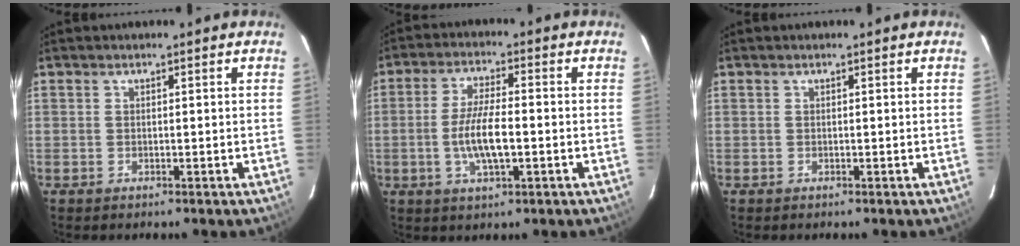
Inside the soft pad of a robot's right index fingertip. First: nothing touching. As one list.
[{"total": 7.9, "force": [-1.6, 2.3, 7.4], "torque": [-0.147, -0.003, -0.030]}, {"total": 0.0}]